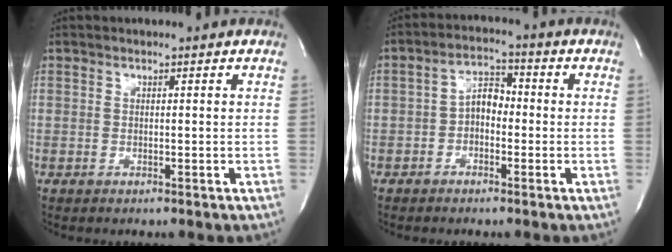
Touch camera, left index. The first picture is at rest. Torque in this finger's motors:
{"motor_torque": [0.03, 0.00, 0.05, 0.02]}